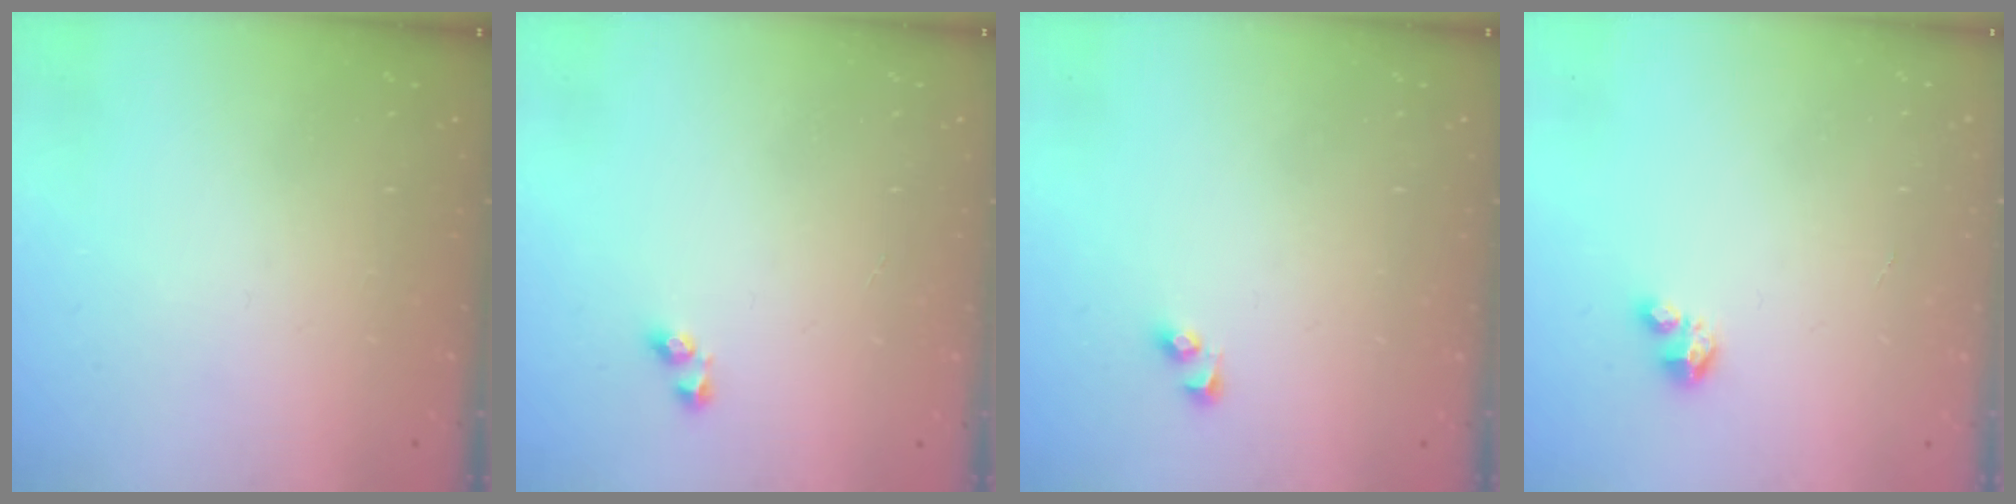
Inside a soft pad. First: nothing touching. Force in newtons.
{"total": 2.2, "press": 1.9, "slide": 1.1}
{"total": 2.5, "press": 2.5, "slide": 0.3}
{"total": 1.9, "press": 1.9, "slide": 0.1}